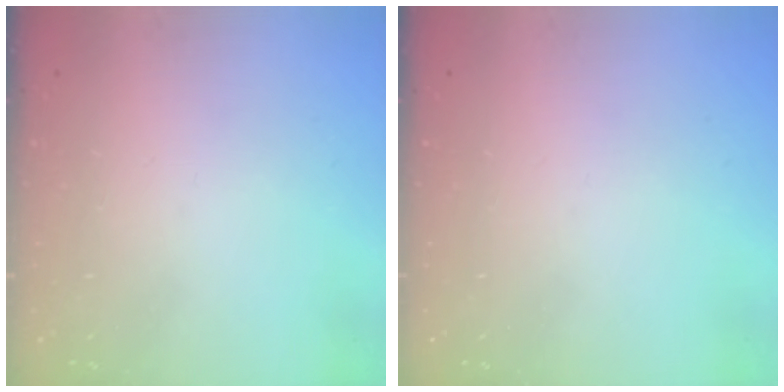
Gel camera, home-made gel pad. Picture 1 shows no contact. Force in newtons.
{"total": 0.0}